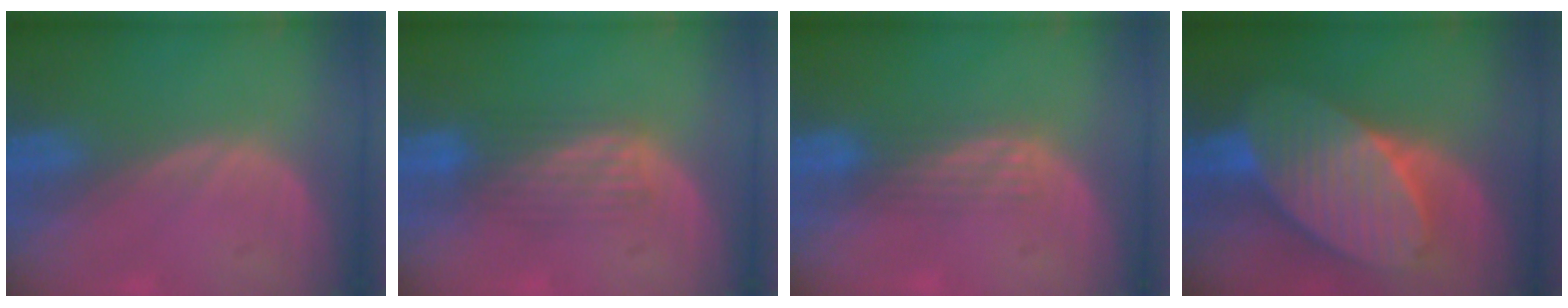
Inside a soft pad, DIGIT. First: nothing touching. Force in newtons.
{"total": 4.1, "press": 4.1, "slide": 0.1}
{"total": 2.9, "press": 2.6, "slide": 1.3}
{"total": 10.1, "press": 10.1, "slide": 0.6}